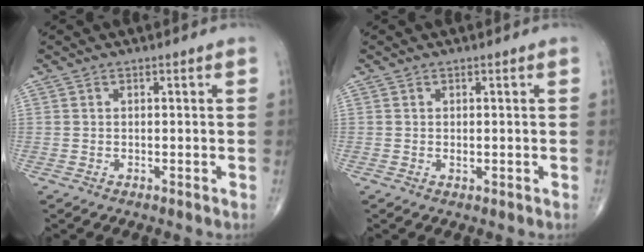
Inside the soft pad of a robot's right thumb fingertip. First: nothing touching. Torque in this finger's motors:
{"motor_torque": [0.54, 0.65, -0.17, -0.05, -0.02]}